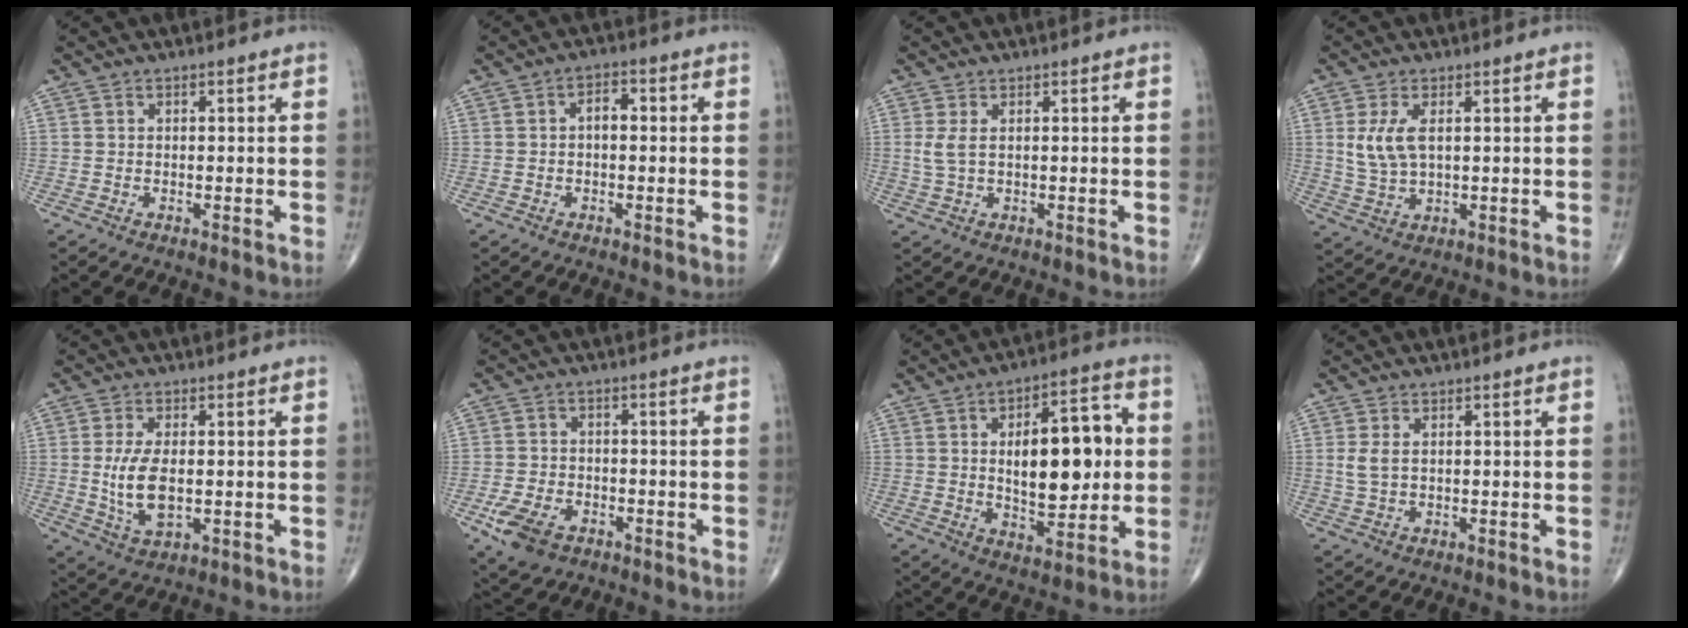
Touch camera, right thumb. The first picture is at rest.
{"total": 3.0, "force": [0.0, 1.8, 2.5], "torque": [-0.031, 0.012, -0.005]}
{"total": 2.6, "force": [0.6, 1.1, 2.3], "torque": [-0.061, 0.003, 0.019]}
{"total": 6.4, "force": [1.5, 3.1, 5.4], "torque": [-0.116, -0.007, 0.037]}
{"total": 8.3, "force": [-0.3, 4.1, 7.2], "torque": [-0.141, -0.012, 0.000]}
{"total": 7.6, "force": [-3.8, 4.7, 4.6], "torque": [-0.092, 0.009, -0.064]}
{"total": 17.2, "force": [1.6, 8.1, 15.0], "torque": [-0.190, 0.006, 0.028]}
{"total": 2.6, "force": [0.6, 1.5, 2.1], "torque": [-0.053, 0.003, 0.017]}